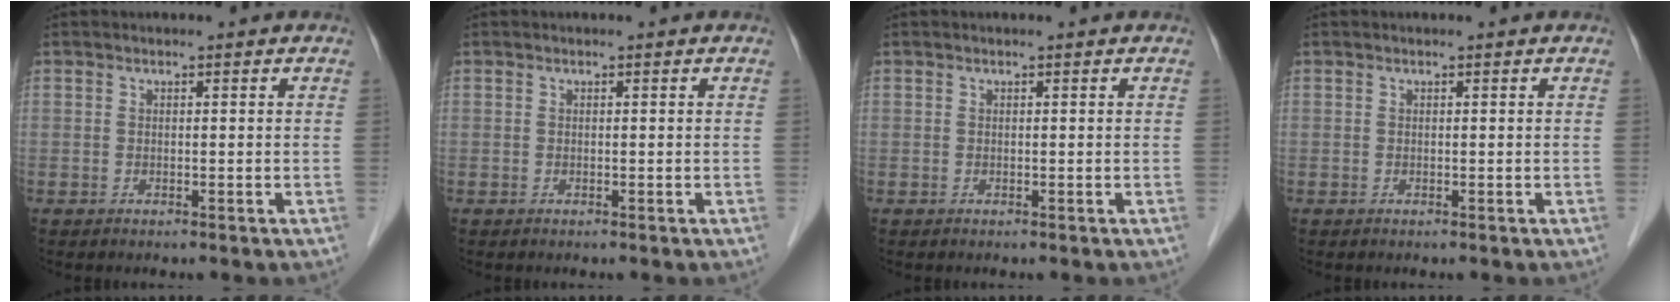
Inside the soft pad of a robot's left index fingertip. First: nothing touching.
{"total": 0.0}
{"total": 0.0}
{"total": 0.0}